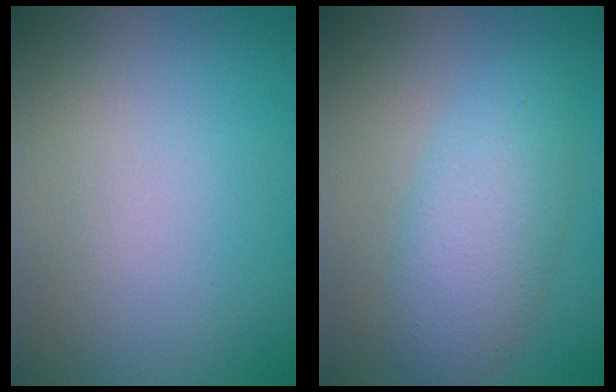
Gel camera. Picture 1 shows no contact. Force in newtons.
{"total": 4.5, "press": 4.5, "slide": 0.2}